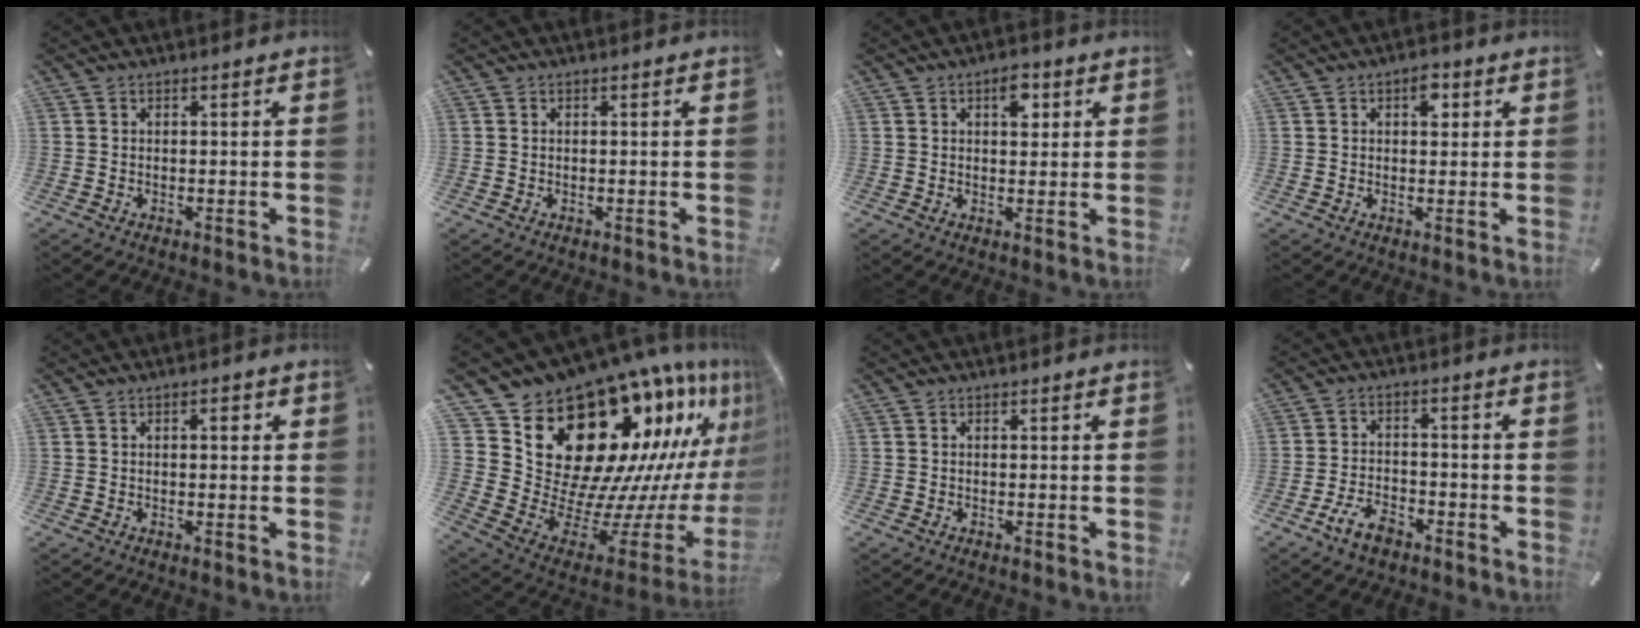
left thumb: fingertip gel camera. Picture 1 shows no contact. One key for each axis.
{"total": 0.0}
{"total": 5.1, "fx": 2.0, "fy": 2.9, "fz": 3.7, "tx": -0.039, "ty": -0.007, "tz": 0.025}
{"total": 4.0, "fx": 1.4, "fy": 2.3, "fz": 2.9, "tx": -0.029, "ty": -0.005, "tz": 0.016}
{"total": 2.3, "fx": 0.5, "fy": 0.9, "fz": 2.0, "tx": -0.031, "ty": 0.005, "tz": 0.004}
{"total": 26.4, "fx": 14.0, "fy": 16.5, "fz": 15.0, "tx": -0.217, "ty": -0.189, "tz": 0.296}
{"total": 0.0}
{"total": 7.2, "fx": -4.5, "fy": 3.8, "fz": 4.2, "tx": -0.087, "ty": 0.019, "tz": -0.084}